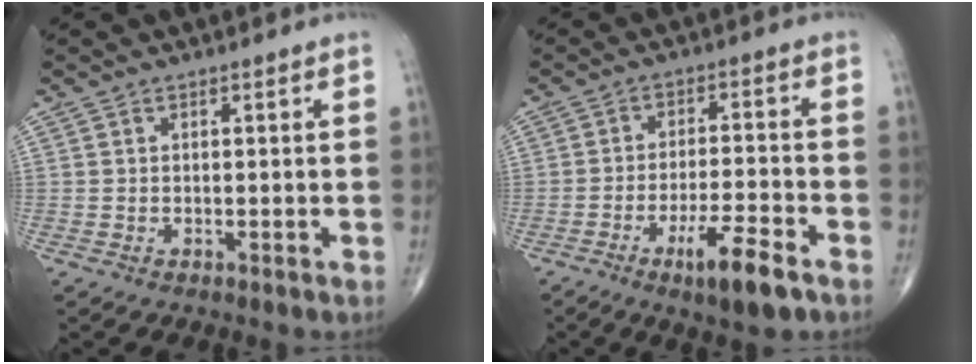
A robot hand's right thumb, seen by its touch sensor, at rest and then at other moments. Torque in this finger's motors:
{"motor_torque": [1.08, 1.70, 0.92, -0.46, 0.27]}